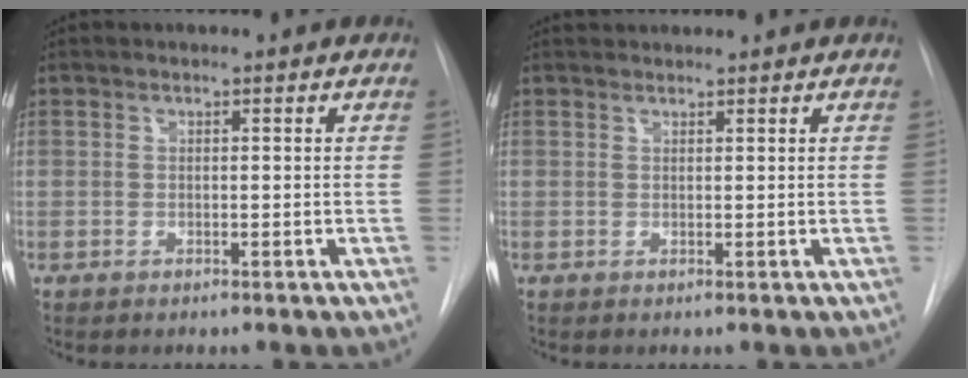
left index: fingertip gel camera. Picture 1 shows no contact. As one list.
[{"total": 3.3, "force": [3.2, 0.5, 0.6], "torque": [-0.010, 0.035, 0.045]}]